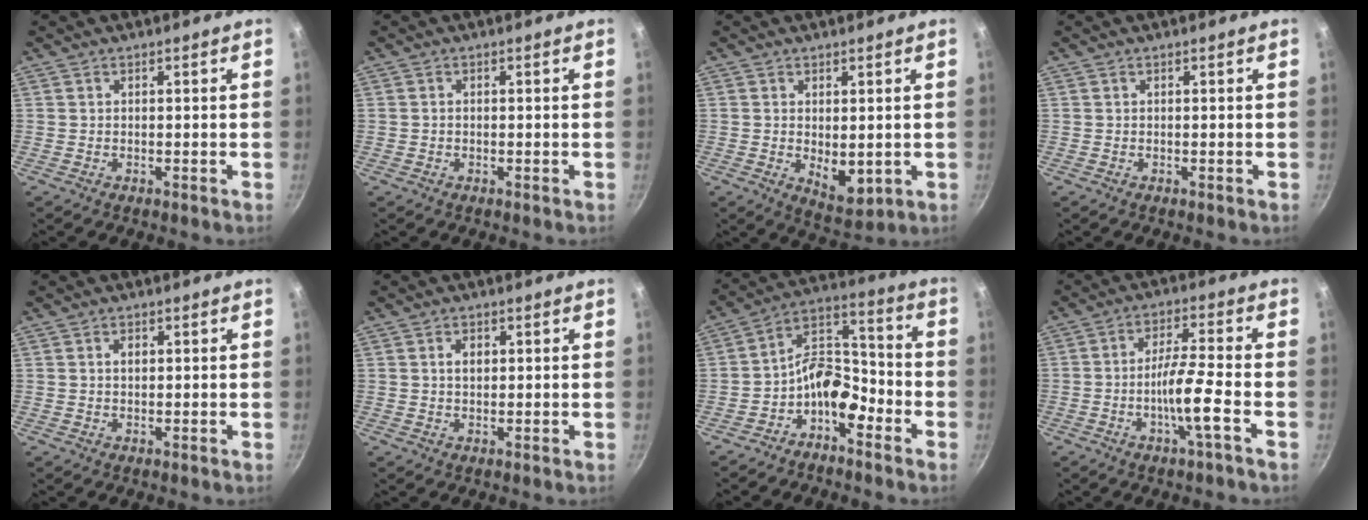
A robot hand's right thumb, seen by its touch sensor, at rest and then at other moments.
{"total": 0.6, "force": [-0.1, 0.5, 0.2], "torque": [-0.003, 0.003, -0.001]}
{"total": 6.4, "force": [-0.2, 3.6, 5.3], "torque": [-0.068, -0.018, 0.009]}
{"total": 0.0}
{"total": 1.9, "force": [0.4, 1.3, 1.3], "torque": [-0.013, 0.004, 0.007]}
{"total": 2.7, "force": [0.6, 1.9, 1.9], "torque": [-0.020, 0.002, 0.010]}
{"total": 10.2, "force": [-5.3, 5.8, 6.5], "torque": [-0.090, 0.075, -0.107]}
{"total": 7.9, "force": [-3.1, 0.6, 7.2], "torque": [-0.132, 0.029, -0.058]}